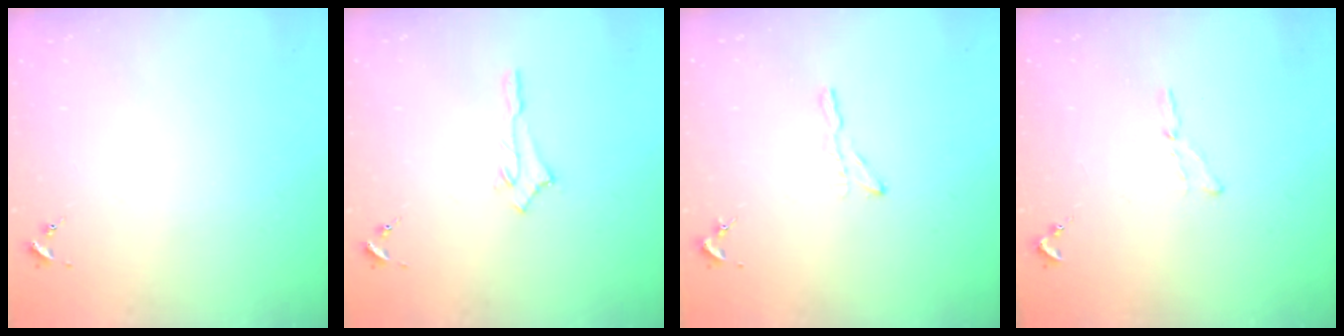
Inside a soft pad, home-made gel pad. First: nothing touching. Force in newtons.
{"total": 2.5, "press": 2.5, "slide": 0.2}
{"total": 4.2, "press": 4.2, "slide": 0.5}
{"total": 3.5, "press": 3.5, "slide": 0.4}